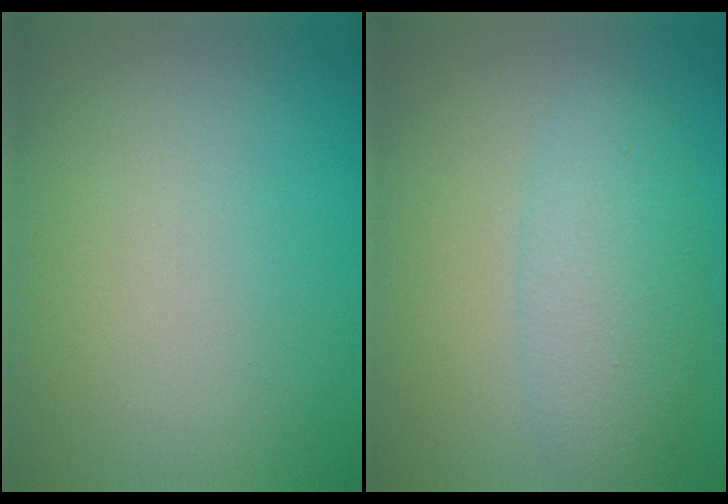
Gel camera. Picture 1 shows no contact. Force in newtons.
{"total": 4.3, "press": 4.3, "slide": 0.1}